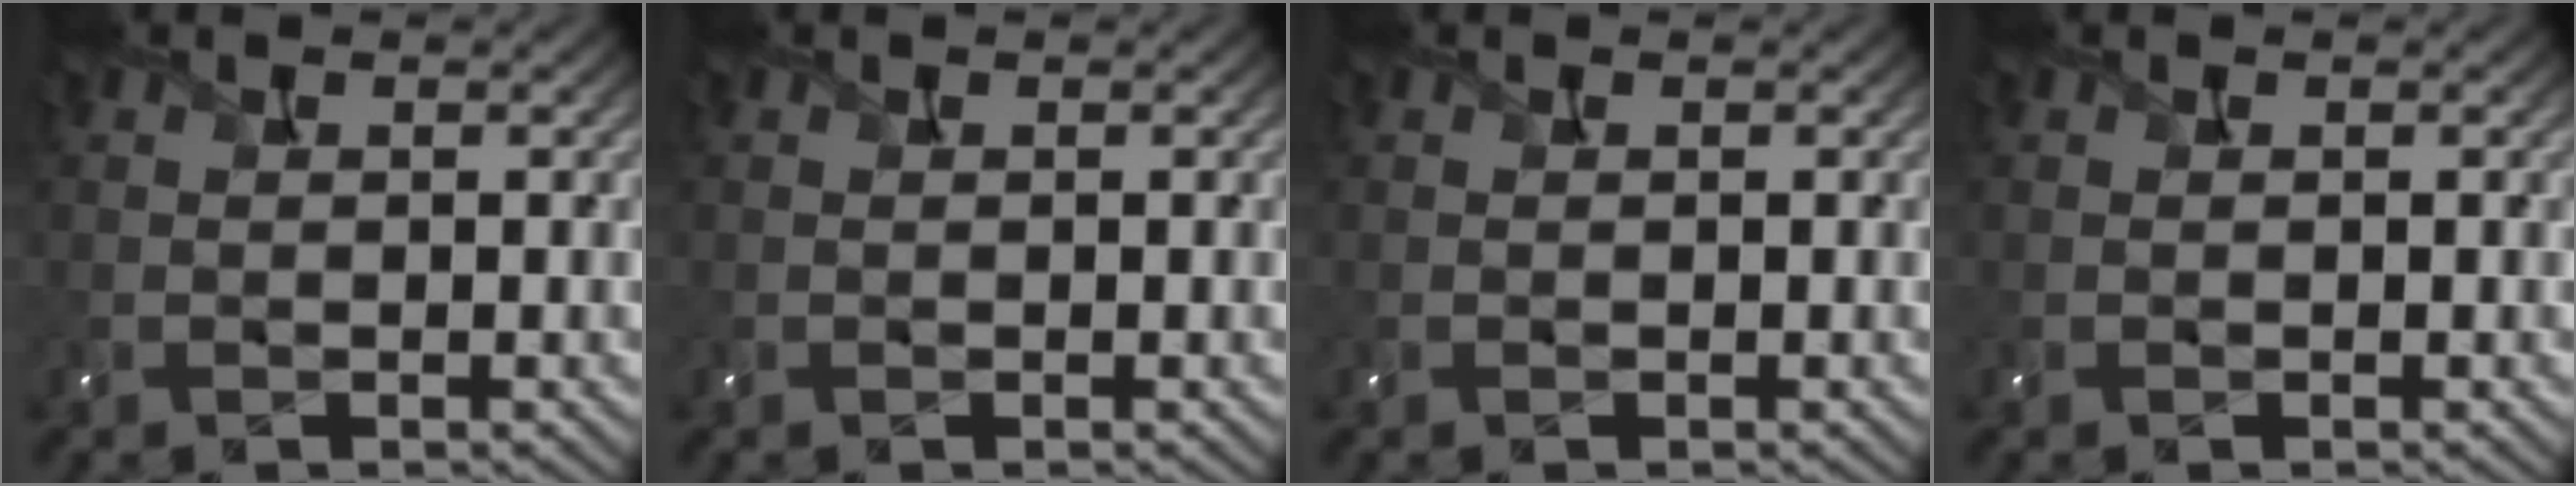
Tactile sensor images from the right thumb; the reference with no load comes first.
{"total": 0.0}
{"total": 0.0}
{"total": 0.0}